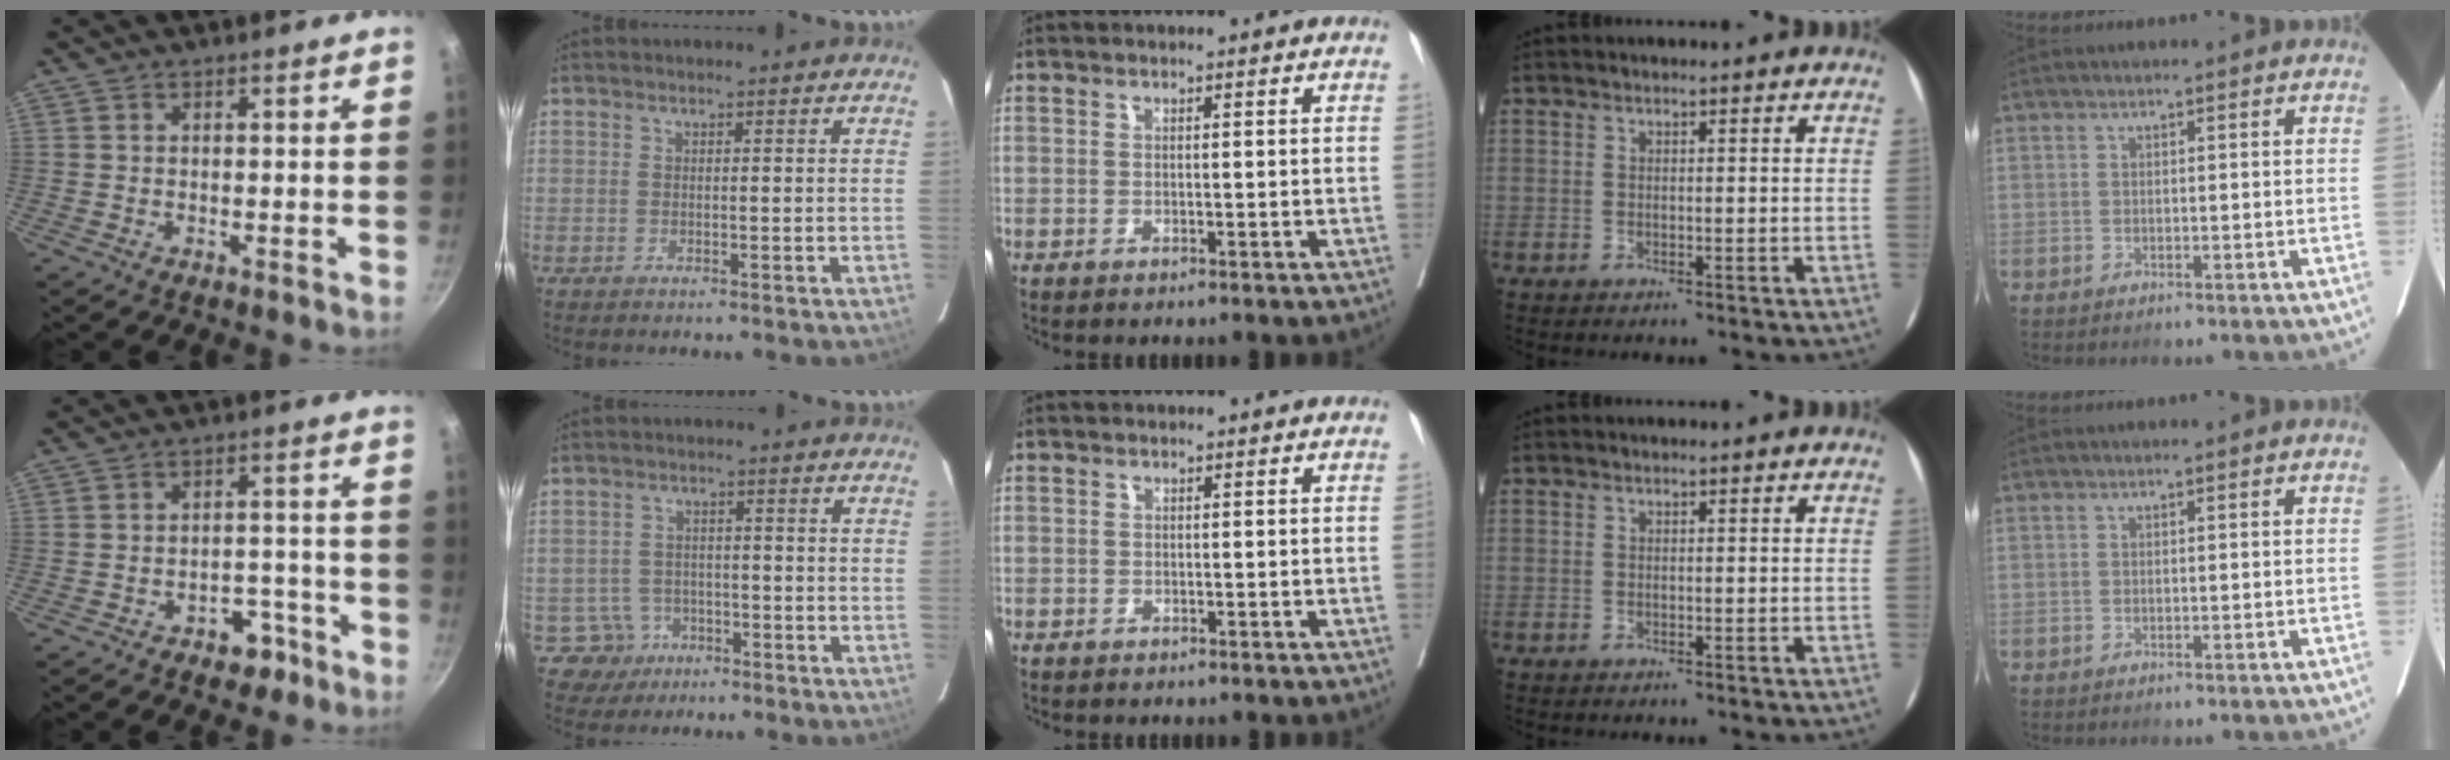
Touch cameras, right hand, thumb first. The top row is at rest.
{"thumb": {"total": 6.0, "force": [-3.8, 3.7, 2.8], "torque": [-0.016, 0.038, -0.054]}, "index": {"total": 5.1, "force": [-2.2, 4.6, -0.5], "torque": [0.010, 0.012, -0.033]}}